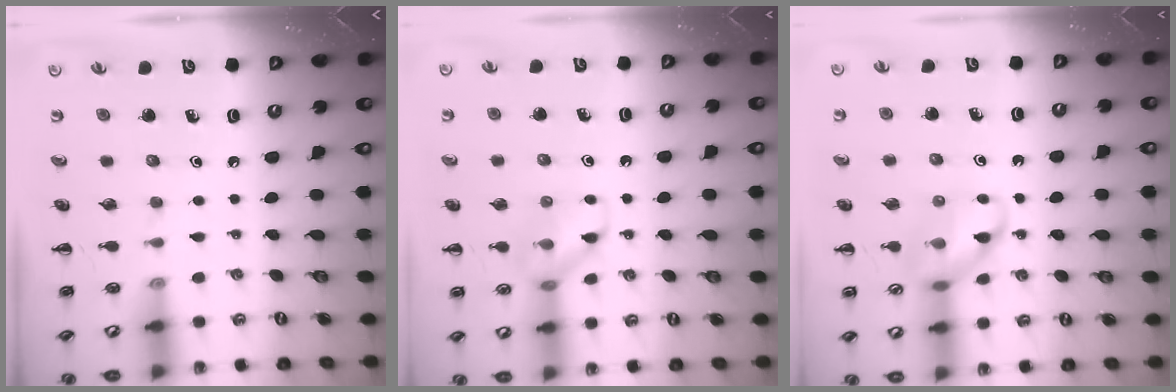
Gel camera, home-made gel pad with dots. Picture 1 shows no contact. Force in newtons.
{"total": 9.0, "press": 9.0, "slide": 0.1}
{"total": 12.2, "press": 12.0, "slide": 1.6}